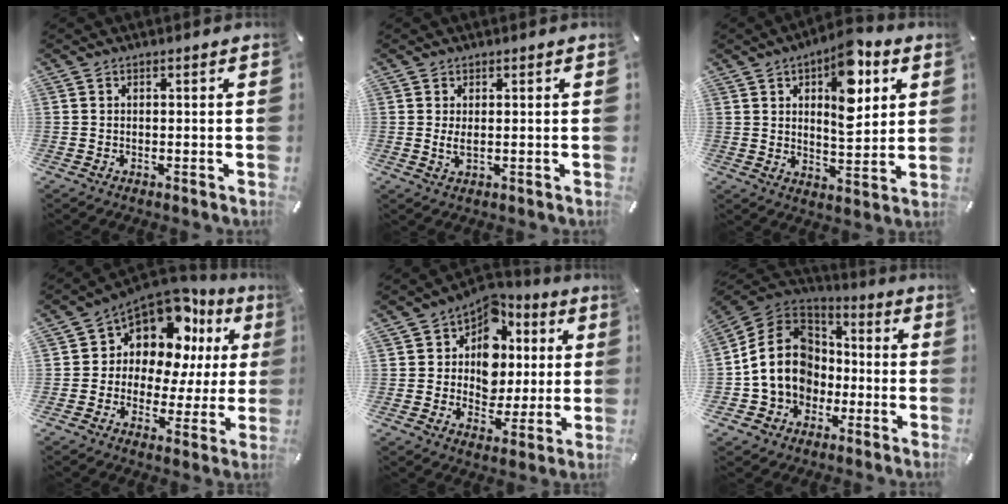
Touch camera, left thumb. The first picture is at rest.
{"total": 2.7, "force": [0.5, 1.0, 2.4], "torque": [-0.047, -0.006, 0.004]}
{"total": 13.4, "force": [5.9, 6.6, 10.0], "torque": [-0.130, -0.024, 0.096]}
{"total": 11.8, "force": [7.3, 8.0, 4.9], "torque": [-0.082, -0.076, 0.130]}
{"total": 11.4, "force": [2.6, 9.9, 5.0], "torque": [-0.078, -0.020, 0.053]}
{"total": 15.6, "force": [-2.1, 13.6, 7.3], "torque": [-0.163, 0.025, -0.035]}